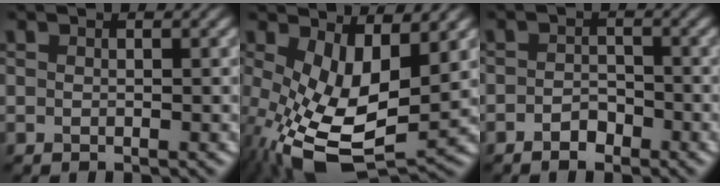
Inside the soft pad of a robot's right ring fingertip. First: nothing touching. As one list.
[{"total": 9.5, "force": [-0.7, 4.6, 8.2], "torque": [-0.176, -0.026, -0.004]}, {"total": 1.9, "force": [-1.3, 1.0, 1.0], "torque": [-0.016, 0.003, -0.025]}]